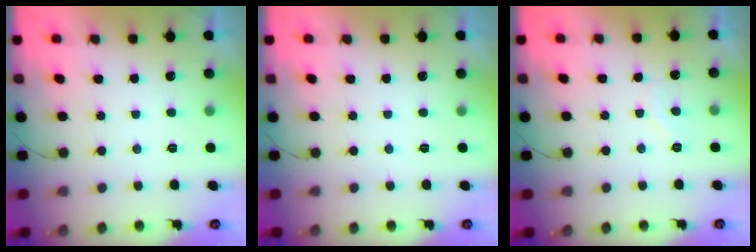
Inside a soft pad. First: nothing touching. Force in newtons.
{"total": 0.0}
{"total": 4.7, "press": 4.7, "slide": 0.4}